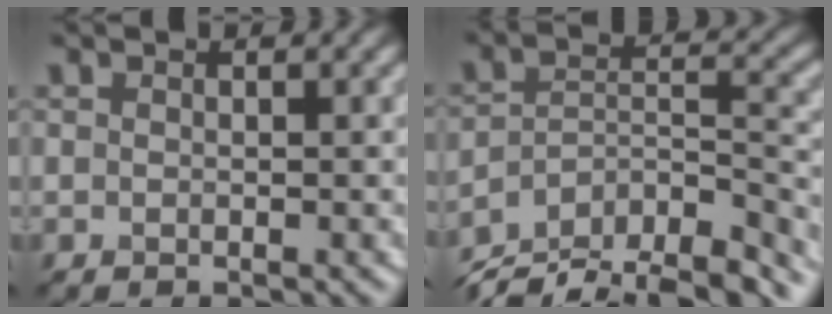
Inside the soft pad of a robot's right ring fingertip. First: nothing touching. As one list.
[{"total": 12.5, "force": [-10.6, 4.3, 5.0], "torque": [-0.088, 0.012, -0.154]}]